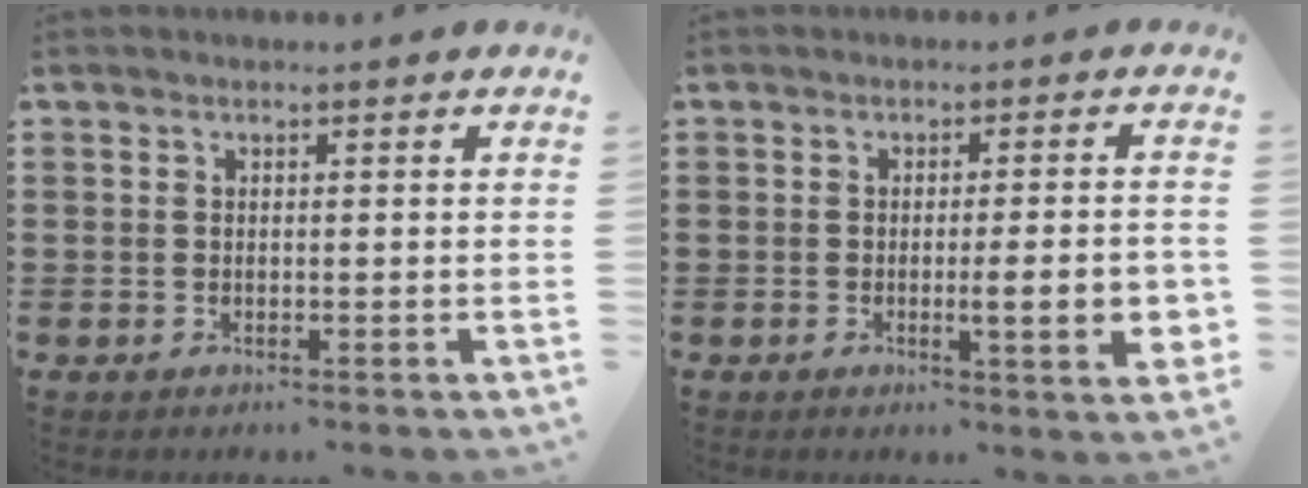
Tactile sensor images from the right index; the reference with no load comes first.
{"total": 6.3, "force": [-1.2, 0.7, 6.1], "torque": [-0.081, -0.015, -0.021]}